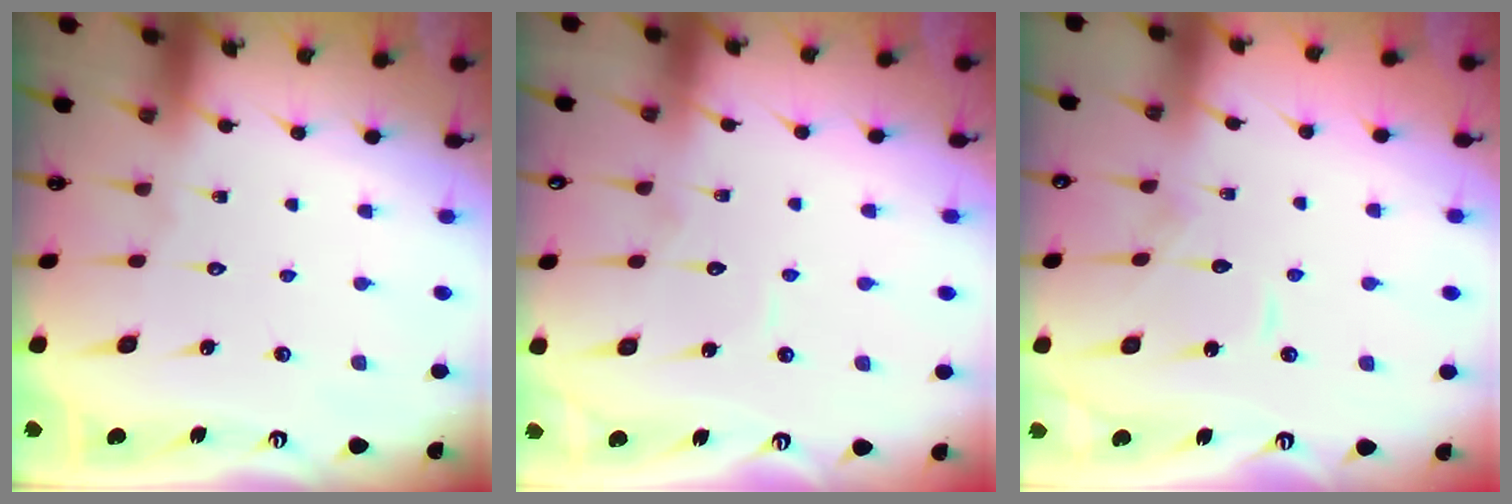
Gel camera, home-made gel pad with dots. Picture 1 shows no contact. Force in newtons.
{"total": 4.1, "press": 4.1, "slide": 0.4}
{"total": 6.5, "press": 6.5, "slide": 0.7}